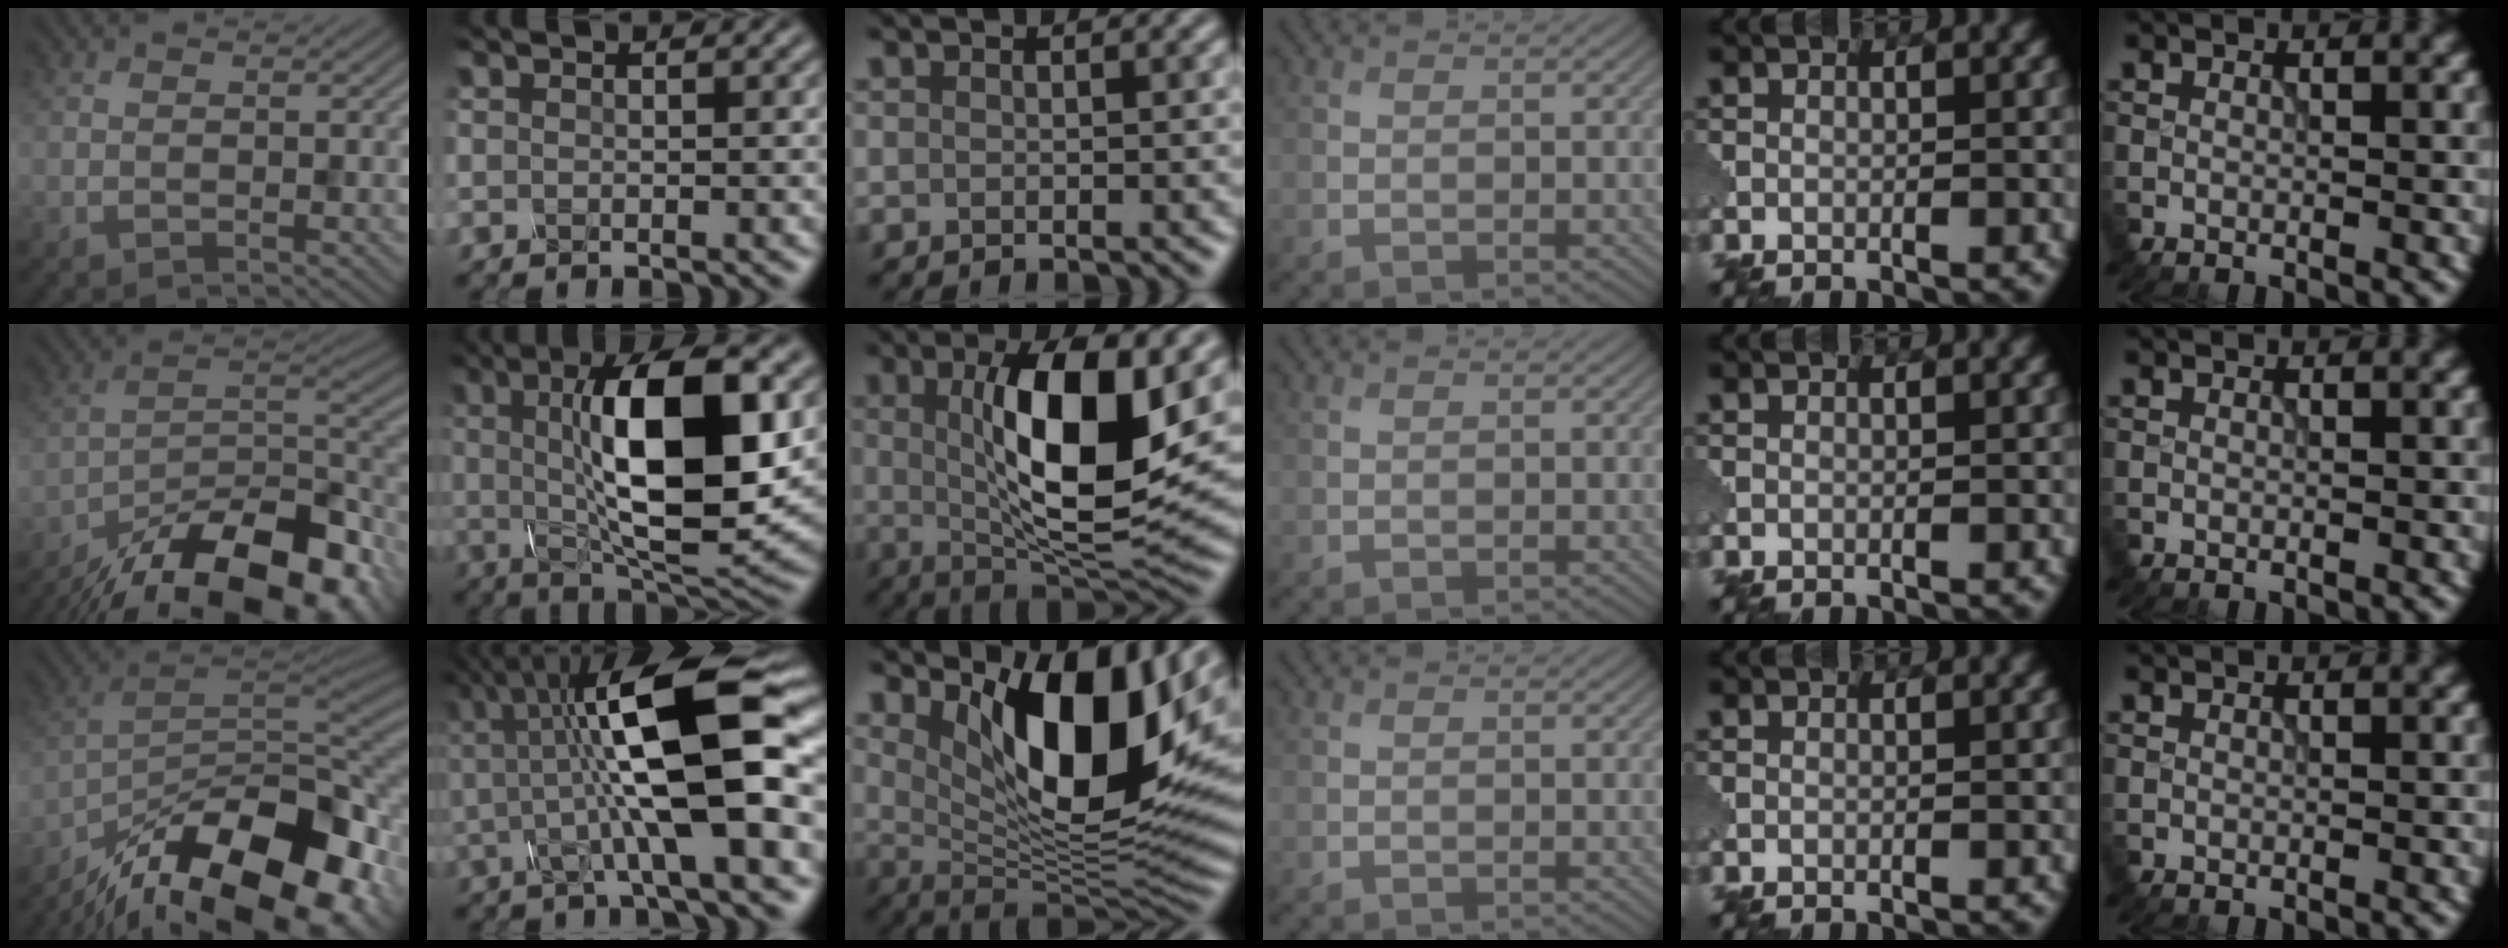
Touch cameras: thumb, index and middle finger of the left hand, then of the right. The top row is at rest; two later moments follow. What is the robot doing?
{"motion": "assemble", "object": "glue stick"}